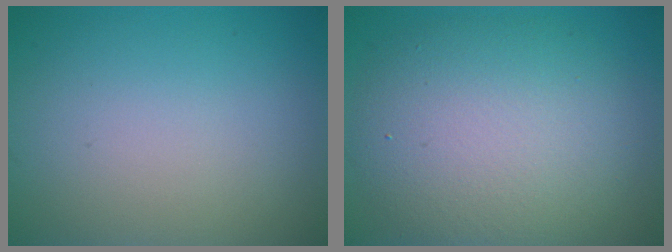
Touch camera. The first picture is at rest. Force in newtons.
{"total": 8.6, "press": 8.6, "slide": 0.3}